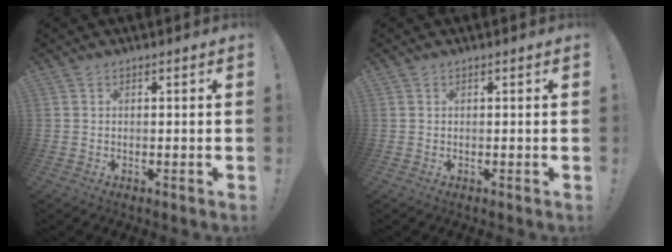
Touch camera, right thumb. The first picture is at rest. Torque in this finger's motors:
{"motor_torque": [-0.02, 0.06, -0.25, -0.04, 0.06]}